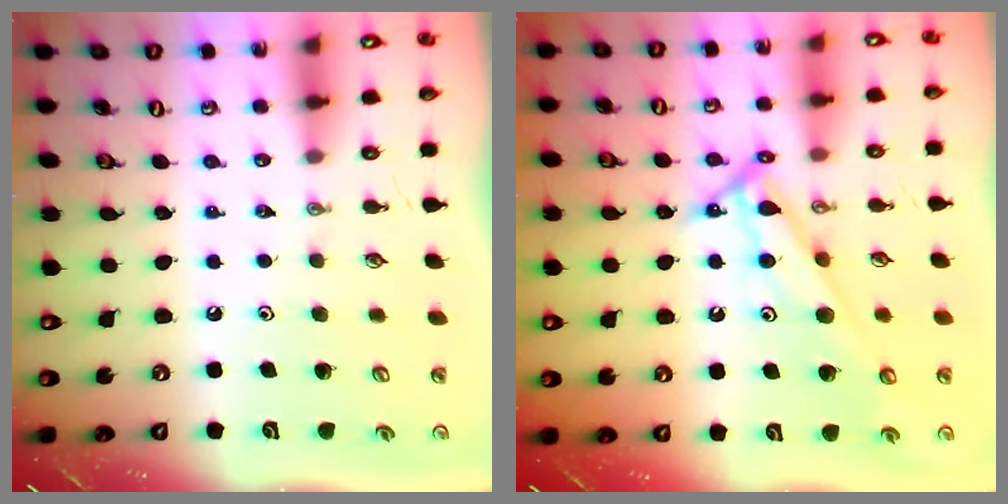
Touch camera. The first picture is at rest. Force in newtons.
{"total": 10.4, "press": 10.4, "slide": 0.3}